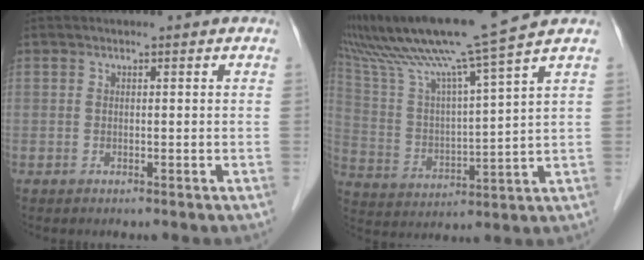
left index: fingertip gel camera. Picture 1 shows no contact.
{"total": 16.8, "force": [12.9, -2.4, 10.4], "torque": [-0.188, 0.006, 0.224]}